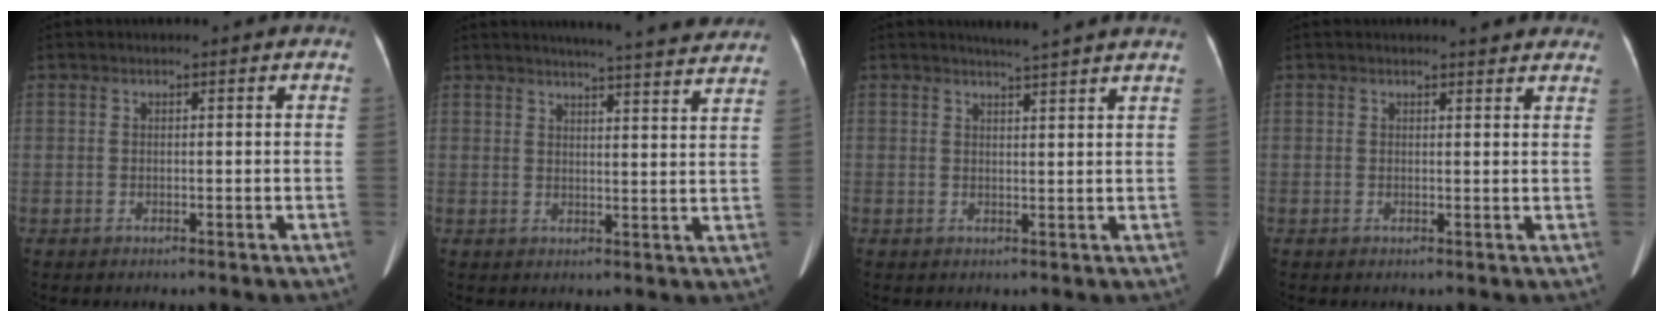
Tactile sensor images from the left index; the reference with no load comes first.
{"total": 17.9, "force": [16.5, 0.7, 6.9], "torque": [-0.093, -0.018, 0.195]}
{"total": 5.1, "force": [4.8, -0.3, 1.8], "torque": [-0.025, 0.013, 0.051]}
{"total": 4.4, "force": [4.1, 1.0, 1.3], "torque": [-0.009, 0.000, 0.030]}